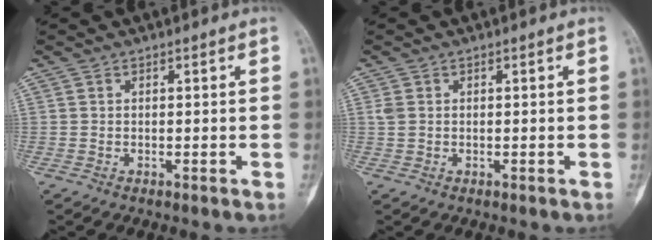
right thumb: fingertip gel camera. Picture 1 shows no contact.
{"total": 1.1, "force": [0.2, 0.9, 0.7], "torque": [-0.019, 0.008, 0.008]}